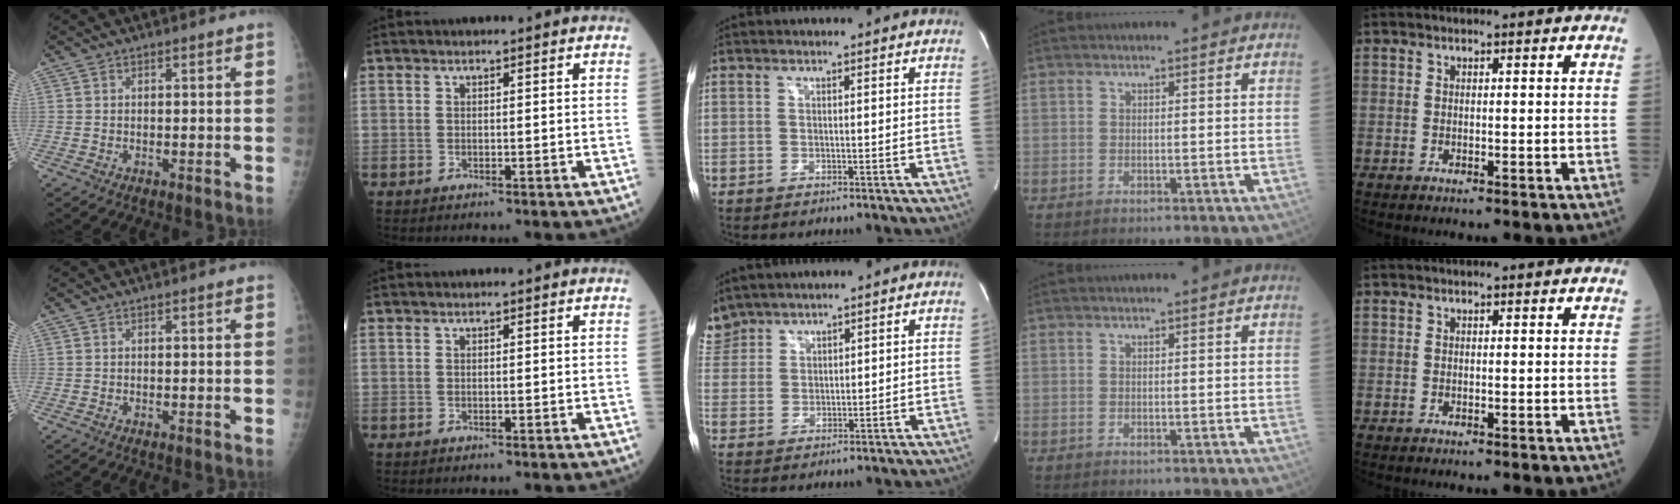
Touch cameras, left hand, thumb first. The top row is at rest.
{"middle": {"total": 4.5, "force": [4.2, 1.7, 0.1], "torque": [-0.015, 0.018, 0.095]}}